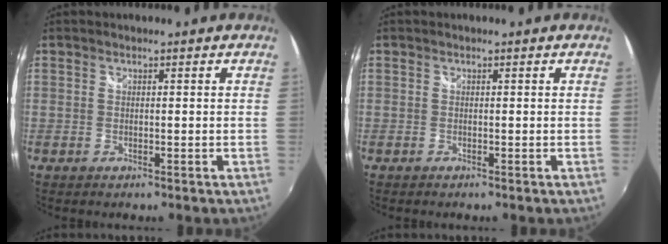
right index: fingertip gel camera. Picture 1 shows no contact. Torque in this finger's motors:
{"motor_torque": [-0.76, 1.04, 0.00, 0.01]}